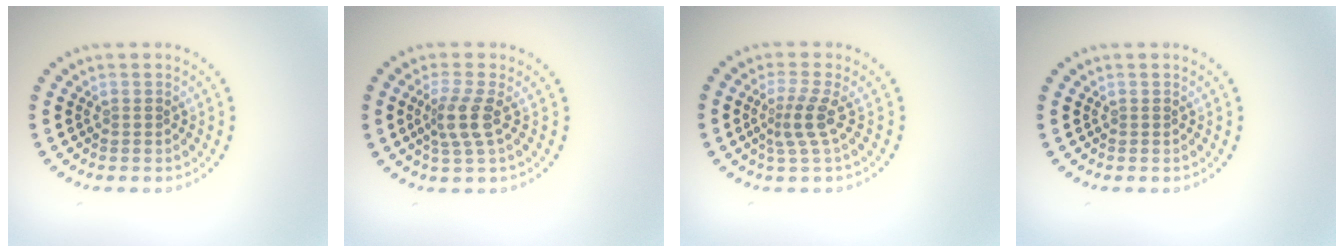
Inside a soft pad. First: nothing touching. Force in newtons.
{"total": 2.7, "press": 2.1, "slide": 1.6}
{"total": 2.4, "press": 1.7, "slide": 1.7}
{"total": 0.0}